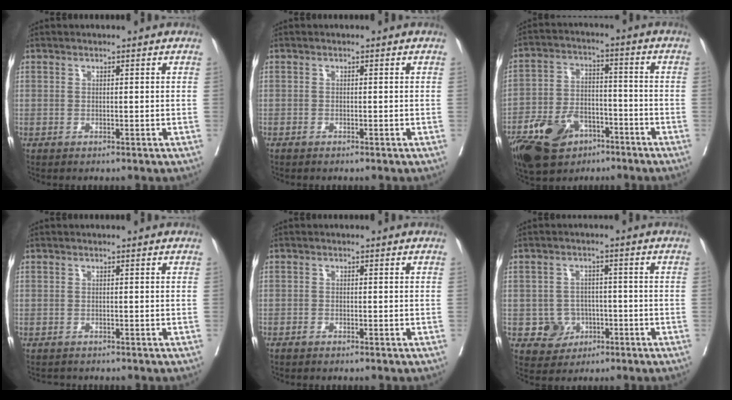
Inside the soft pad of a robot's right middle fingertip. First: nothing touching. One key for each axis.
{"total": 0.7, "fx": -0.6, "fy": 0.0, "fz": 0.4, "tx": -0.010, "ty": -0.002, "tz": -0.012}
{"total": 14.8, "fx": -9.2, "fy": 8.3, "fz": 8.0, "tx": -0.167, "ty": -0.003, "tz": -0.158}
{"total": 1.1, "fx": -1.1, "fy": 0.3, "fz": -0.1, "tx": -0.007, "ty": -0.005, "tz": -0.019}
{"total": 1.3, "fx": -1.1, "fy": 0.1, "fz": 0.6, "tx": -0.013, "ty": -0.002, "tz": -0.017}
{"total": 4.7, "fx": -1.7, "fy": 4.3, "fz": 0.6, "tx": 0.000, "ty": 0.012, "tz": -0.020}